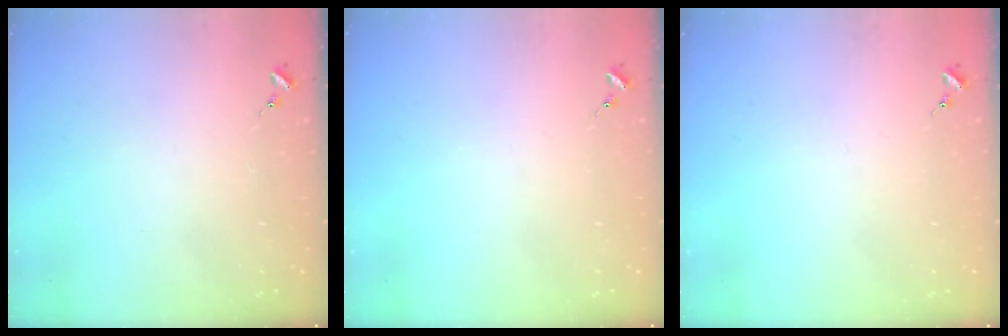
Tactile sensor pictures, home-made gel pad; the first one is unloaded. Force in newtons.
{"total": 0.0}
{"total": 0.0}